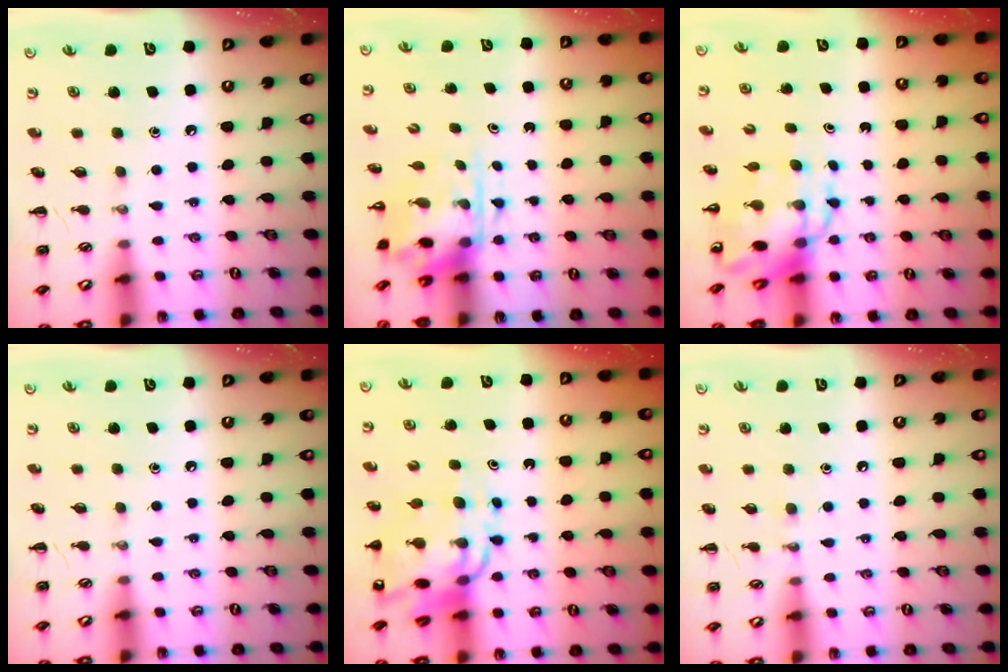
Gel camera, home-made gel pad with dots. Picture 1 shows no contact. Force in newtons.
{"total": 3.8, "press": 3.7, "slide": 0.9}
{"total": 8.9, "press": 8.5, "slide": 2.7}
{"total": 0.0}
{"total": 13.3, "press": 12.7, "slide": 3.9}
{"total": 5.0, "press": 4.8, "slide": 1.4}